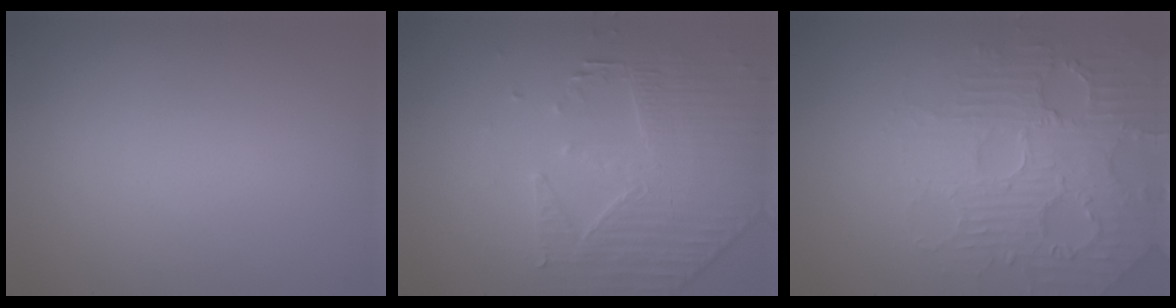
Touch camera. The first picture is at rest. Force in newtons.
{"total": 4.4, "press": 3.8, "slide": 2.2}
{"total": 4.5, "press": 4.5, "slide": 0.9}